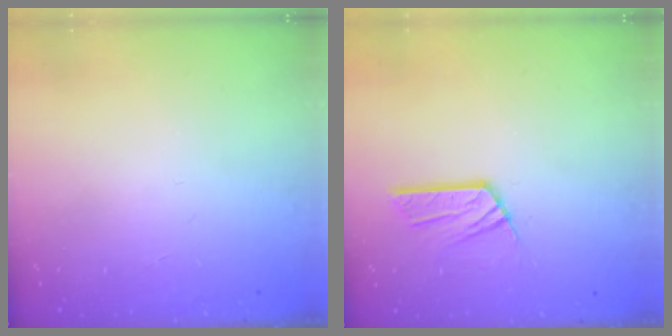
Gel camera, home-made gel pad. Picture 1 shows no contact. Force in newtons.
{"total": 8.2, "press": 8.2, "slide": 0.6}